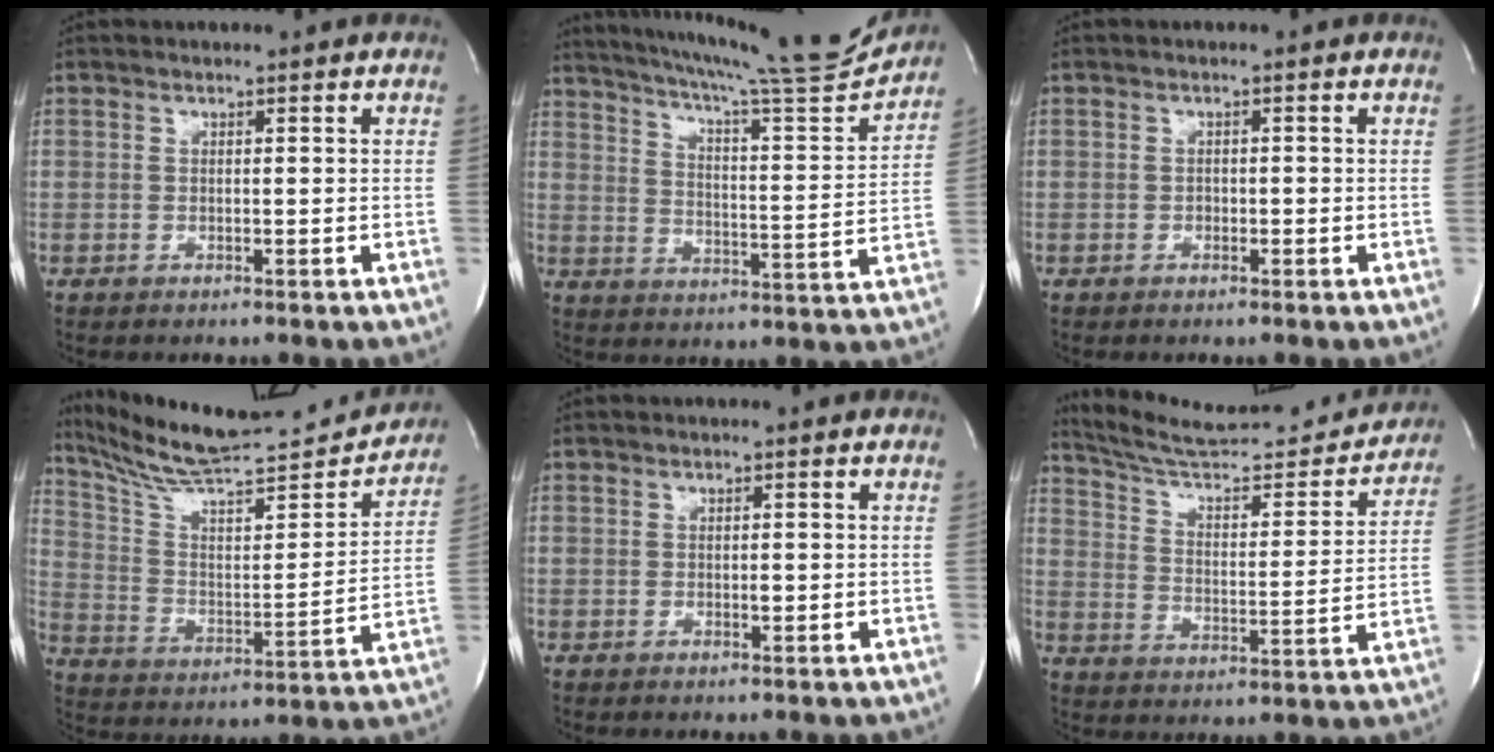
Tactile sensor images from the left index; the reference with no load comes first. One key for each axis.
{"total": 20.3, "fx": 18.8, "fy": -0.1, "fz": 7.7, "tx": -0.128, "ty": -0.053, "tz": 0.257}
{"total": 0.5, "fx": -0.2, "fy": 0.4, "fz": 0.3, "tx": -0.001, "ty": 0.003, "tz": -0.006}
{"total": 23.8, "fx": 22.4, "fy": 2.0, "fz": 7.7, "tx": -0.128, "ty": -0.040, "tz": 0.332}
{"total": 0.6, "fx": 0.0, "fy": 0.2, "fz": 0.6, "tx": -0.009, "ty": 0.000, "tz": 0.000}
{"total": 22.3, "fx": 21.0, "fy": 3.0, "fz": 6.8, "tx": -0.100, "ty": -0.036, "tz": 0.294}